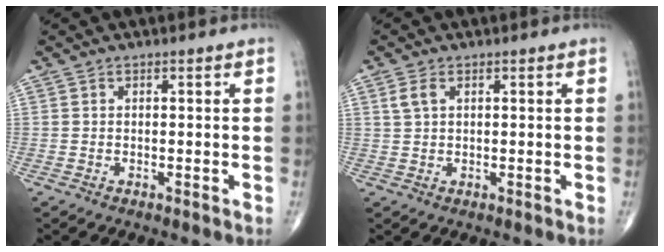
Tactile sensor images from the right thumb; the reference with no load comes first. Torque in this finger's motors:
{"motor_torque": [-0.50, 0.02, -0.12, 0.16, 0.10]}